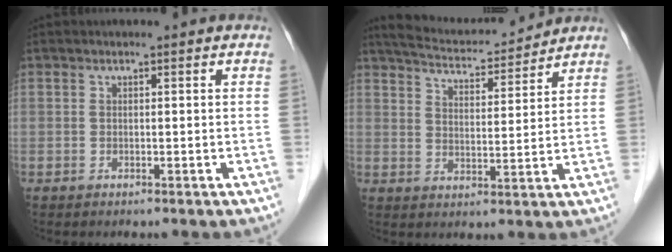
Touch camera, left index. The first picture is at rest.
{"total": 11.4, "force": [10.9, 1.1, 3.1], "torque": [-0.057, 0.013, 0.173]}